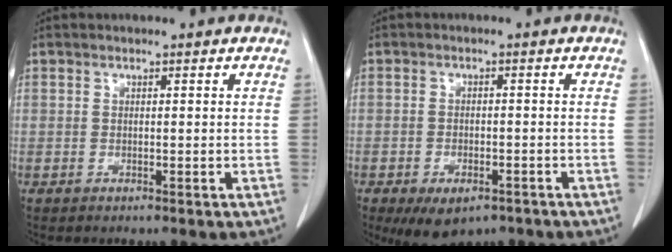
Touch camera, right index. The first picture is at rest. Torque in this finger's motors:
{"motor_torque": [0.87, -0.90, 0.20, 0.01]}